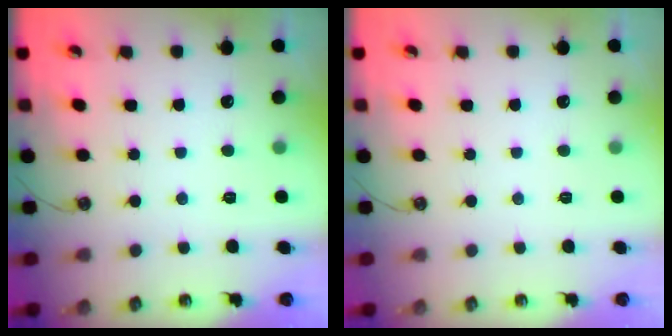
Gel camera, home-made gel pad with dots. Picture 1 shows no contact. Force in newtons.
{"total": 0.0}